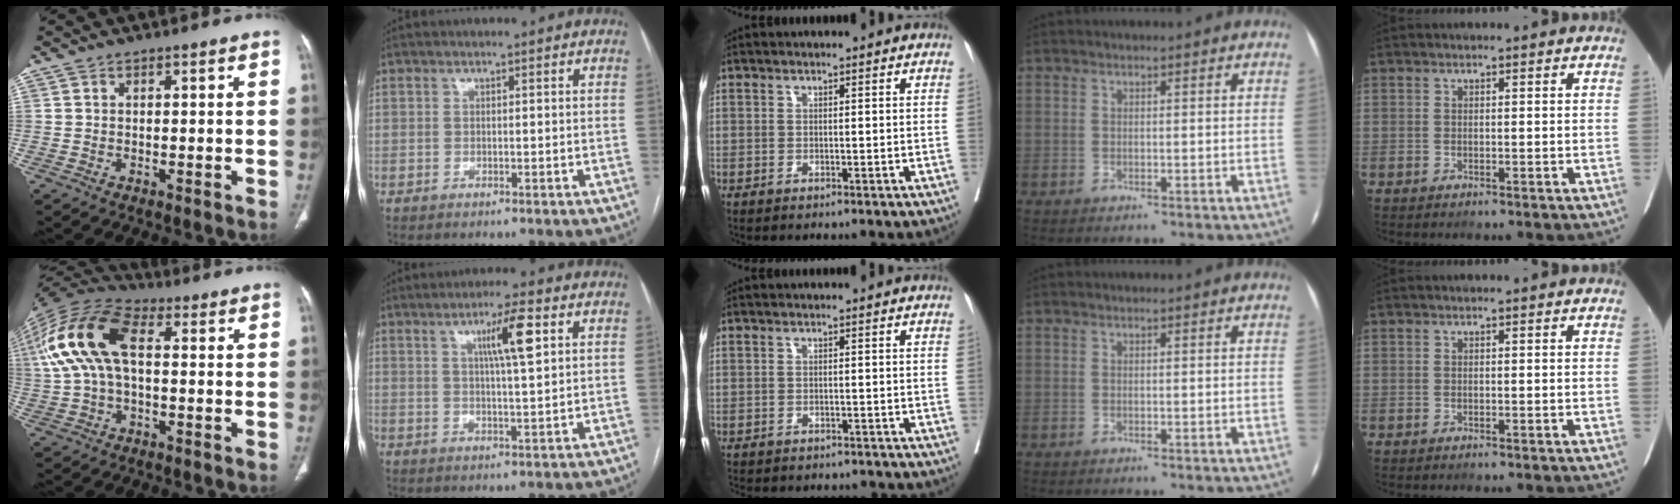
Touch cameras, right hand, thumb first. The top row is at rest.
{"thumb": {"total": 16.6, "force": [2.4, 9.1, 13.7], "torque": [-0.292, 0.039, 0.038]}, "index": {"total": 6.9, "force": [2.6, 0.3, 6.4], "torque": [-0.109, 0.005, 0.043]}, "middle": {"total": 9.8, "force": [-9.0, 2.8, 2.8], "torque": [-0.047, 0.001, -0.106]}}